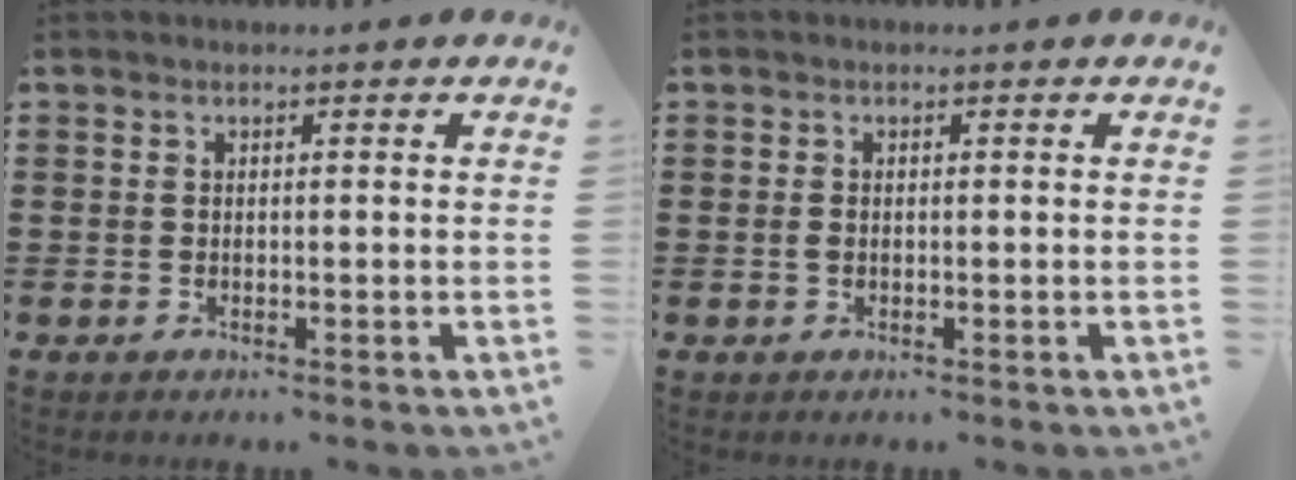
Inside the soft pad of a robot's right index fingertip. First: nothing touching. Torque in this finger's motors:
{"motor_torque": [0.50, -0.36, 0.05, -0.01]}